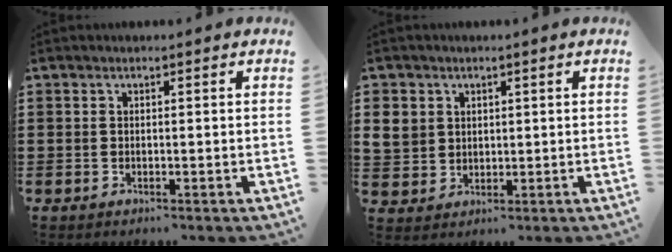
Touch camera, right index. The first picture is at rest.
{"total": 3.9, "force": [1.5, 3.5, 0.9], "torque": [-0.035, 0.010, 0.028]}